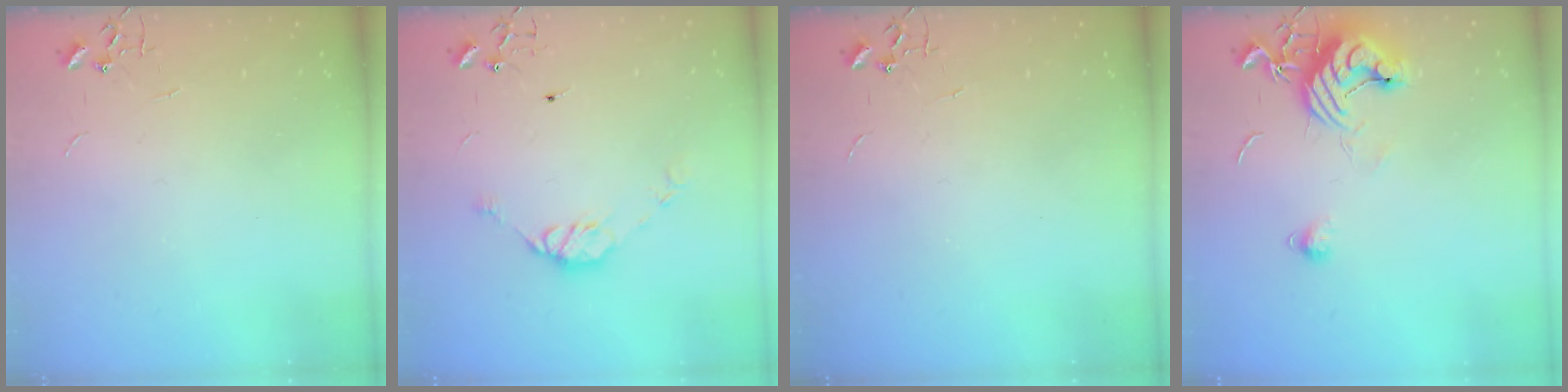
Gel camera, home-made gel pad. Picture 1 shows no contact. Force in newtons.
{"total": 8.5, "press": 8.5, "slide": 0.9}
{"total": 0.0}
{"total": 11.2, "press": 11.1, "slide": 1.2}